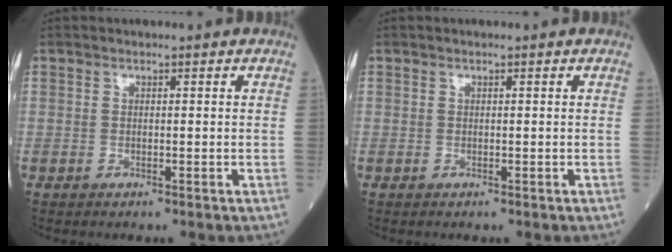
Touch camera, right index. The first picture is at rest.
{"total": 0.0}